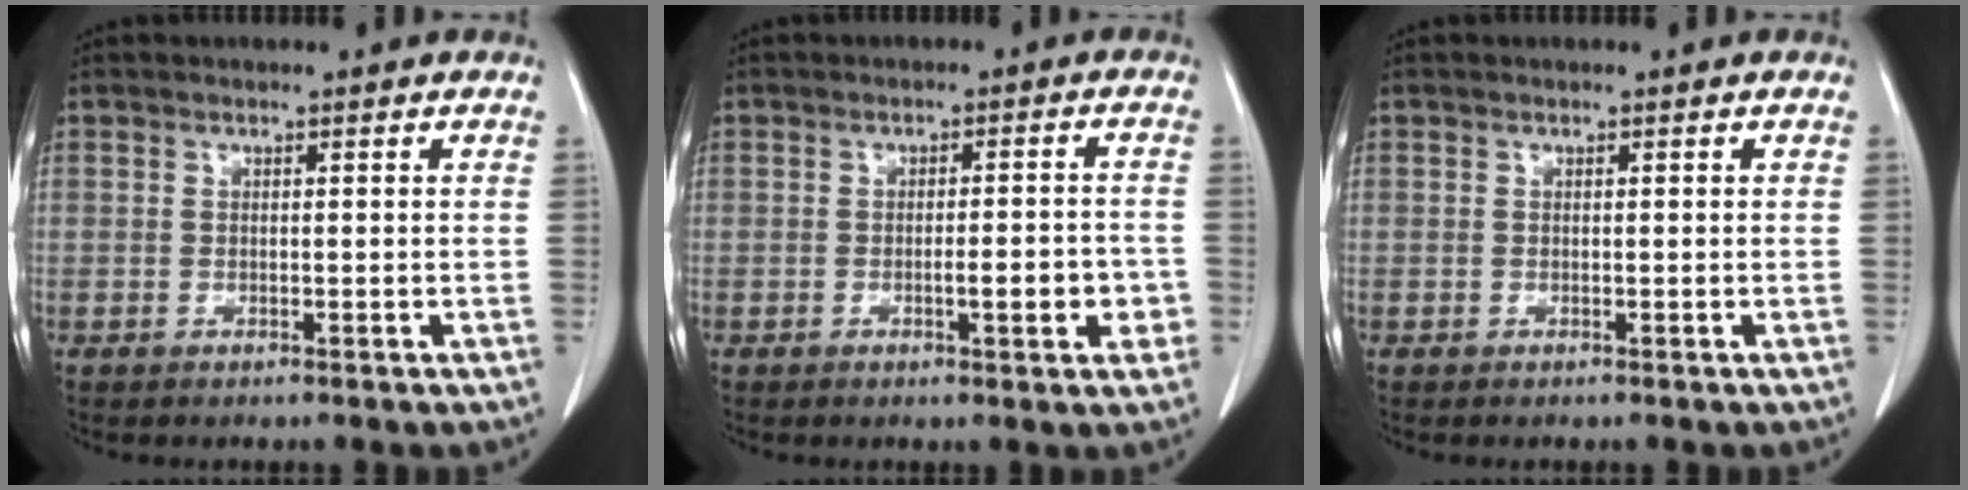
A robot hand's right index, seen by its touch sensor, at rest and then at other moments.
{"total": 5.0, "force": [-1.6, 1.1, 4.6], "torque": [-0.063, 0.004, -0.017]}
{"total": 0.0}